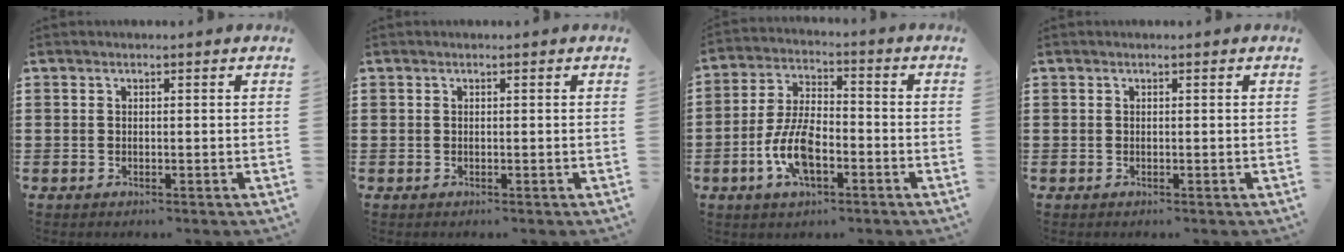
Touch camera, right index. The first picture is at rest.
{"total": 0.0}
{"total": 8.8, "force": [-3.1, 4.0, 7.2], "torque": [-0.159, -0.001, -0.061]}
{"total": 0.0}